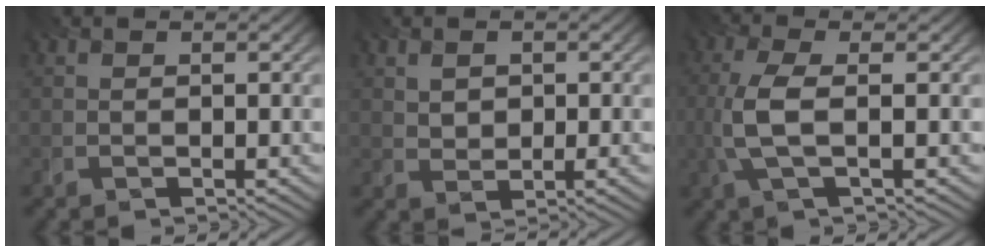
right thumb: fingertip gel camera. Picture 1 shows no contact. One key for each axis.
{"total": 2.9, "fx": 0.9, "fy": 2.1, "fz": 1.7, "tx": -0.033, "ty": -0.005, "tz": 0.019}
{"total": 5.1, "fx": -0.3, "fy": 1.7, "fz": 4.8, "tx": -0.118, "ty": 0.003, "tz": -0.013}